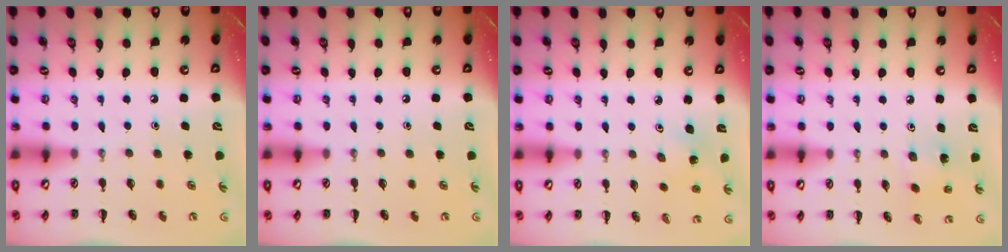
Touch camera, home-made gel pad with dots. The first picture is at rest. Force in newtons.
{"total": 0.0}
{"total": 3.8, "press": 3.7, "slide": 1.0}
{"total": 1.5, "press": 1.3, "slide": 0.6}